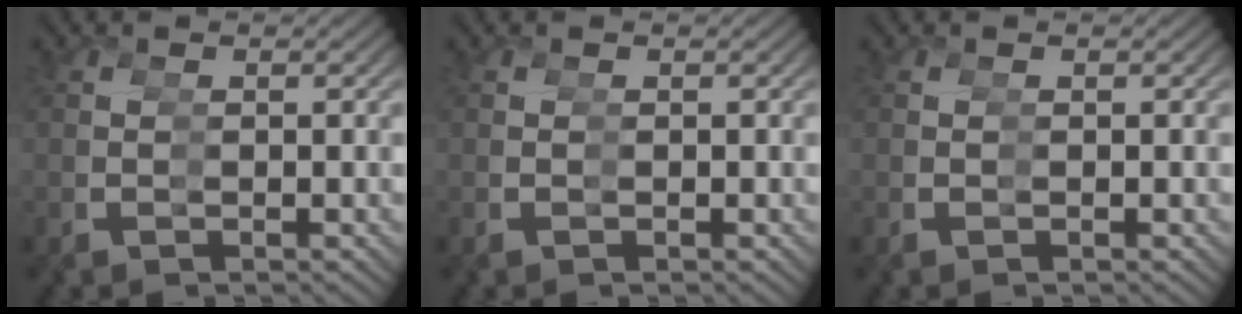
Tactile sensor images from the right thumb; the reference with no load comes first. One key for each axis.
{"total": 0.0}
{"total": 0.0}